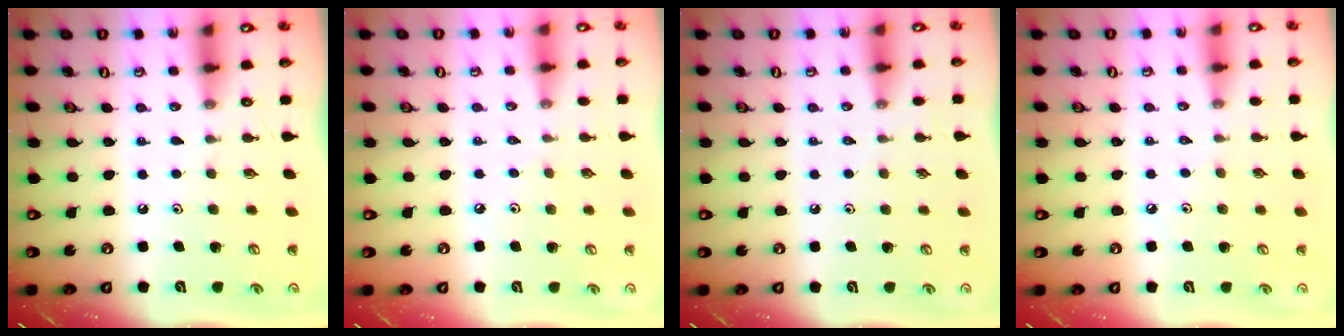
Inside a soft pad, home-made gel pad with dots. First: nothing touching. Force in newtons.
{"total": 3.7, "press": 3.7, "slide": 0.6}
{"total": 1.9, "press": 1.8, "slide": 0.3}
{"total": 2.9, "press": 2.8, "slide": 0.5}